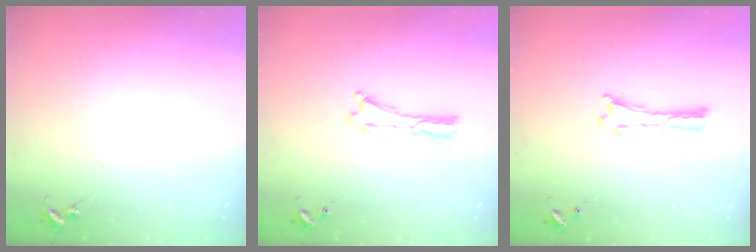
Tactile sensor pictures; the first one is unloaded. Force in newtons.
{"total": 0.0}
{"total": 0.0}